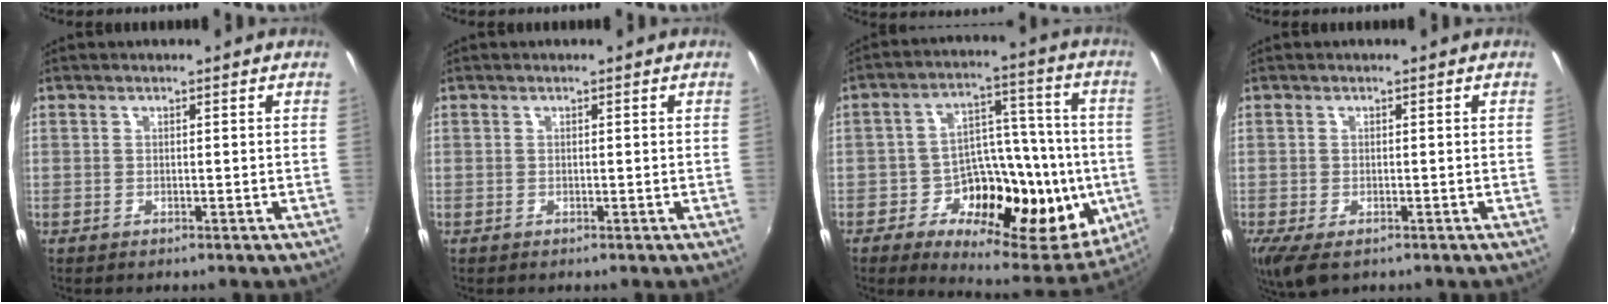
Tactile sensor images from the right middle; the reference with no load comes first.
{"total": 0.0}
{"total": 22.3, "force": [-5.1, 14.0, 16.6], "torque": [-0.253, 0.011, -0.065]}
{"total": 5.9, "force": [-3.4, 2.5, 4.1], "torque": [-0.084, -0.029, -0.052]}